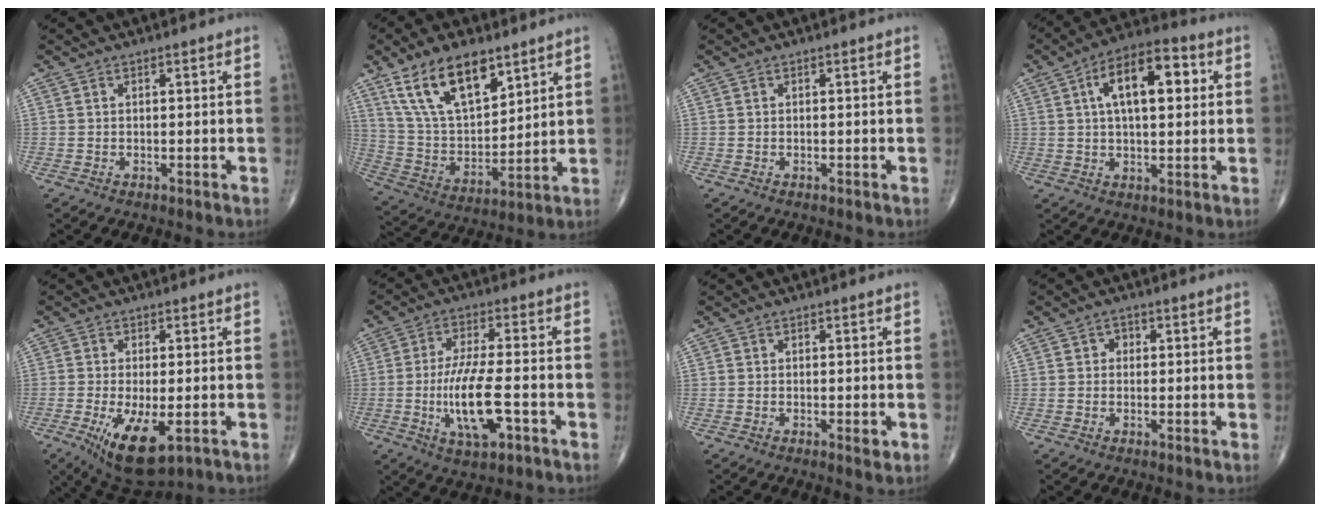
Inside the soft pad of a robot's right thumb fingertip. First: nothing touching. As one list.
[{"total": 17.3, "force": [10.4, 8.0, 11.2], "torque": [-0.174, -0.043, 0.208]}, {"total": 0.0}, {"total": 13.6, "force": [3.5, 6.4, 11.5], "torque": [-0.167, 0.015, 0.050]}, {"total": 10.7, "force": [-3.6, 4.1, 9.1], "torque": [-0.158, -0.021, -0.049]}, {"total": 11.5, "force": [-3.0, 3.5, 10.5], "torque": [-0.204, 0.007, -0.050]}, {"total": 1.6, "force": [-0.4, 0.5, 1.4], "torque": [-0.018, -0.003, -0.005]}, {"total": 1.5, "force": [0.2, 1.4, 0.7], "torque": [-0.001, 0.004, -0.002]}]